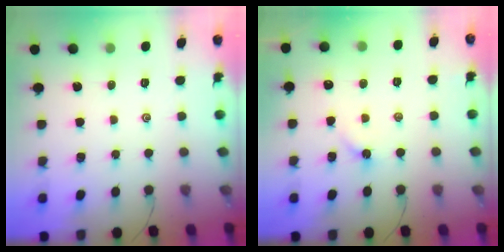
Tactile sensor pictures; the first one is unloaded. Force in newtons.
{"total": 2.6, "press": 2.6, "slide": 0.4}